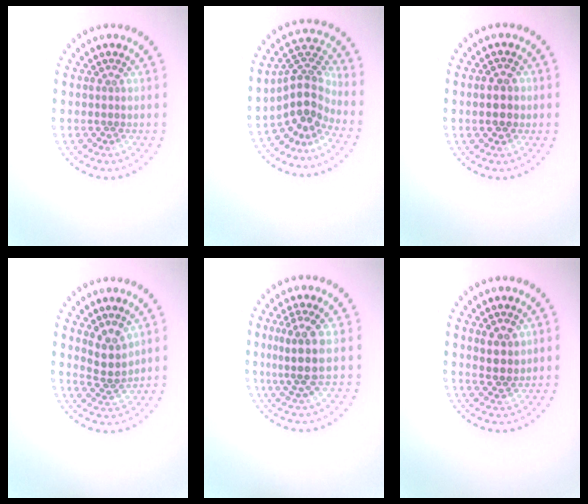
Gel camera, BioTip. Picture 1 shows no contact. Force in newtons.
{"total": 3.9, "press": 2.9, "slide": 2.6}
{"total": 2.4, "press": 2.4, "slide": 0.1}
{"total": 2.5, "press": 1.8, "slide": 1.7}
{"total": 3.3, "press": 2.5, "slide": 2.1}
{"total": 2.4, "press": 2.2, "slide": 1.0}